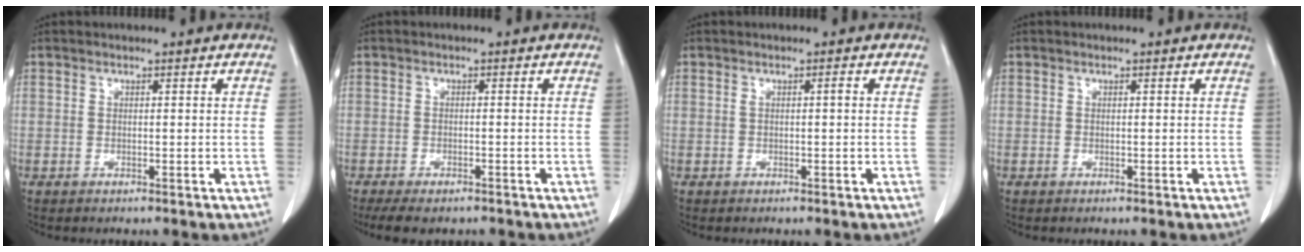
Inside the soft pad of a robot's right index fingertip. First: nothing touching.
{"total": 7.8, "force": [-5.8, 3.2, 4.0], "torque": [-0.068, -0.006, -0.085]}
{"total": 1.3, "force": [0.1, 0.5, 1.2], "torque": [-0.029, 0.010, 0.005]}
{"total": 0.0}